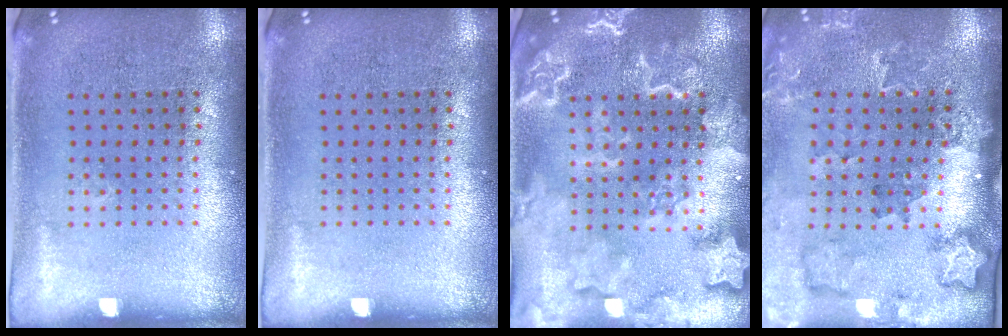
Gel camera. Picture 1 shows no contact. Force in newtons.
{"total": 0.0}
{"total": 4.8, "press": 4.7, "slide": 0.7}
{"total": 2.0, "press": 1.9, "slide": 0.4}